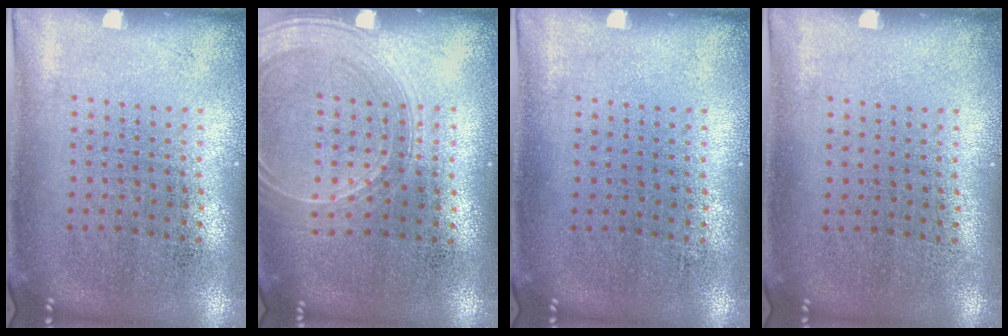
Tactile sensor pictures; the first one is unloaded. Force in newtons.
{"total": 1.5, "press": 1.5, "slide": 0.4}
{"total": 0.0}
{"total": 0.0}